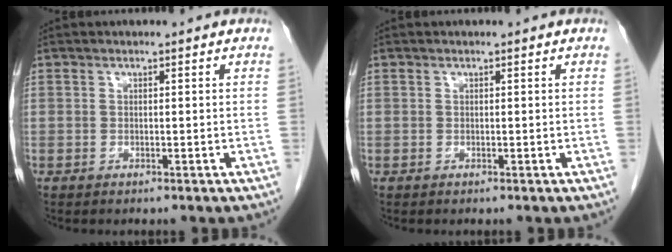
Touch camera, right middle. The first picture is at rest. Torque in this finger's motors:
{"motor_torque": [0.26, 0.14, 0.02, 0.01]}